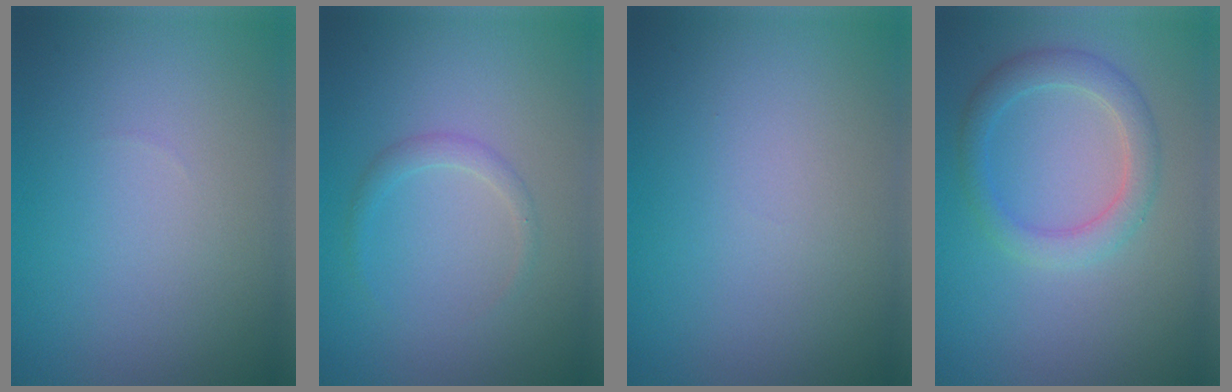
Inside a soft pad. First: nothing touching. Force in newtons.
{"total": 1.2, "press": 1.2, "slide": 0.1}
{"total": 0.0}
{"total": 3.1, "press": 3.1, "slide": 0.2}